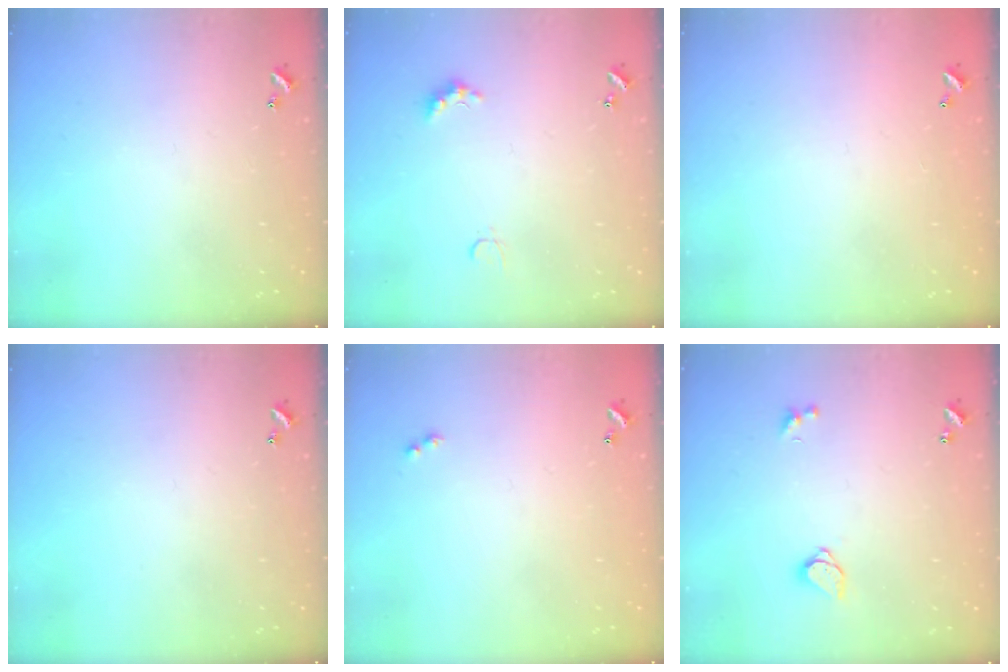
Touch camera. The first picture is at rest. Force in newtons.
{"total": 3.3, "press": 3.3, "slide": 0.6}
{"total": 2.8, "press": 2.8, "slide": 0.1}
{"total": 0.0}
{"total": 2.0, "press": 2.0, "slide": 0.4}
{"total": 1.6, "press": 1.5, "slide": 0.4}